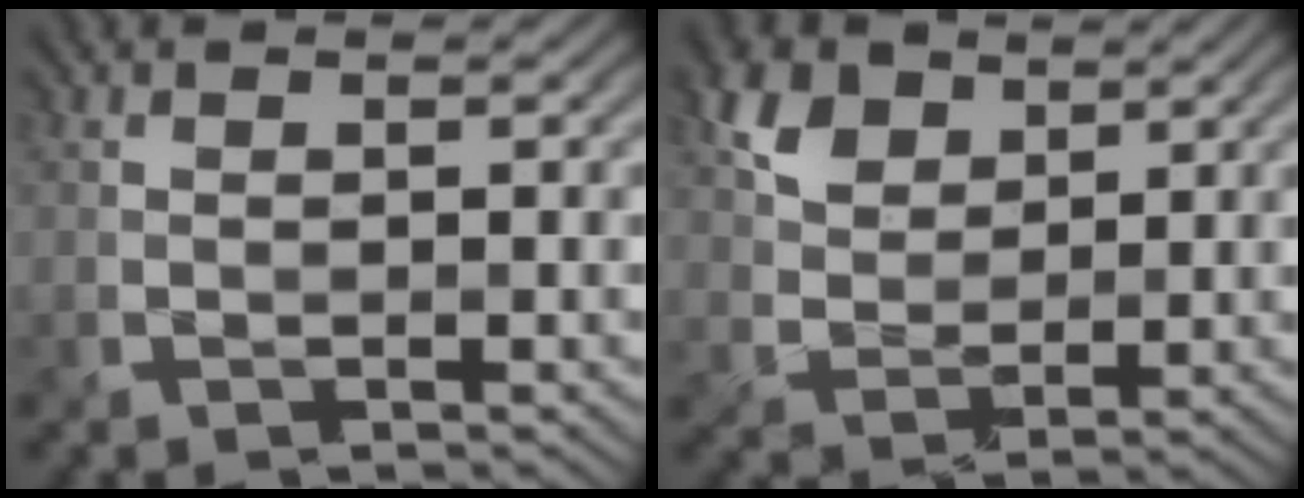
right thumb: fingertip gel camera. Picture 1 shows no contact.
{"total": 5.7, "force": [3.2, 3.9, 2.7], "torque": [-0.069, 0.003, 0.058]}